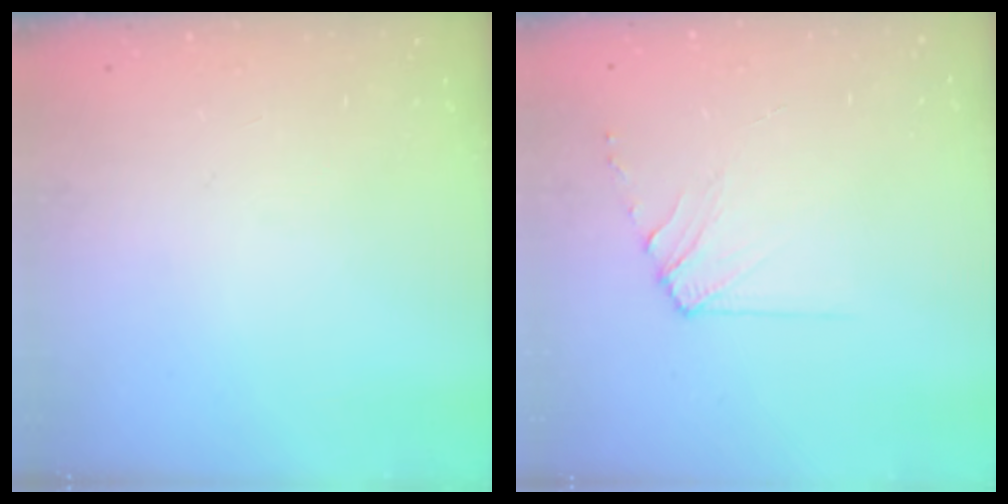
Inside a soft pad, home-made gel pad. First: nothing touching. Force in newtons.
{"total": 6.8, "press": 6.7, "slide": 0.8}